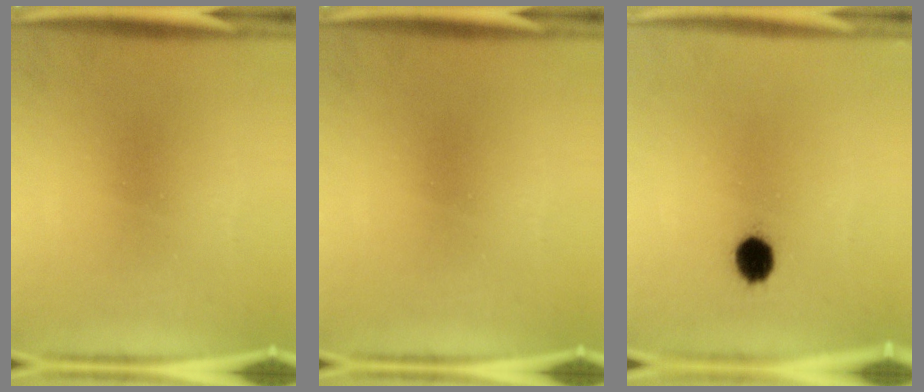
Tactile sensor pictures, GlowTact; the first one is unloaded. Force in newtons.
{"total": 0.0}
{"total": 4.7}